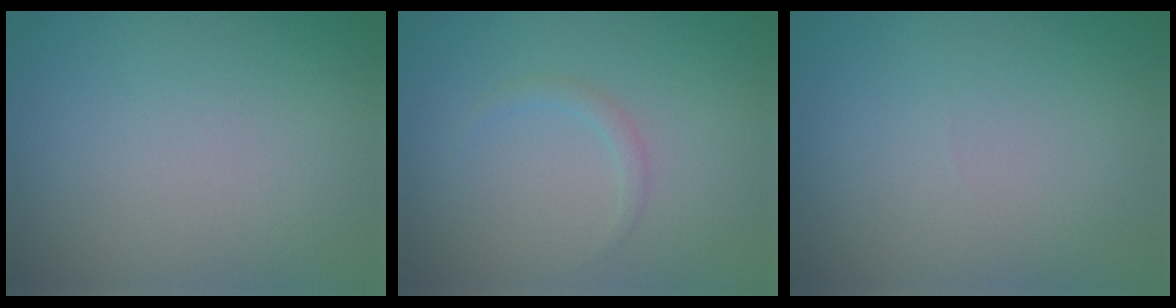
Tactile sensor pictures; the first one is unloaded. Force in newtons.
{"total": 0.9, "press": 0.9, "slide": 0.1}
{"total": 0.0}